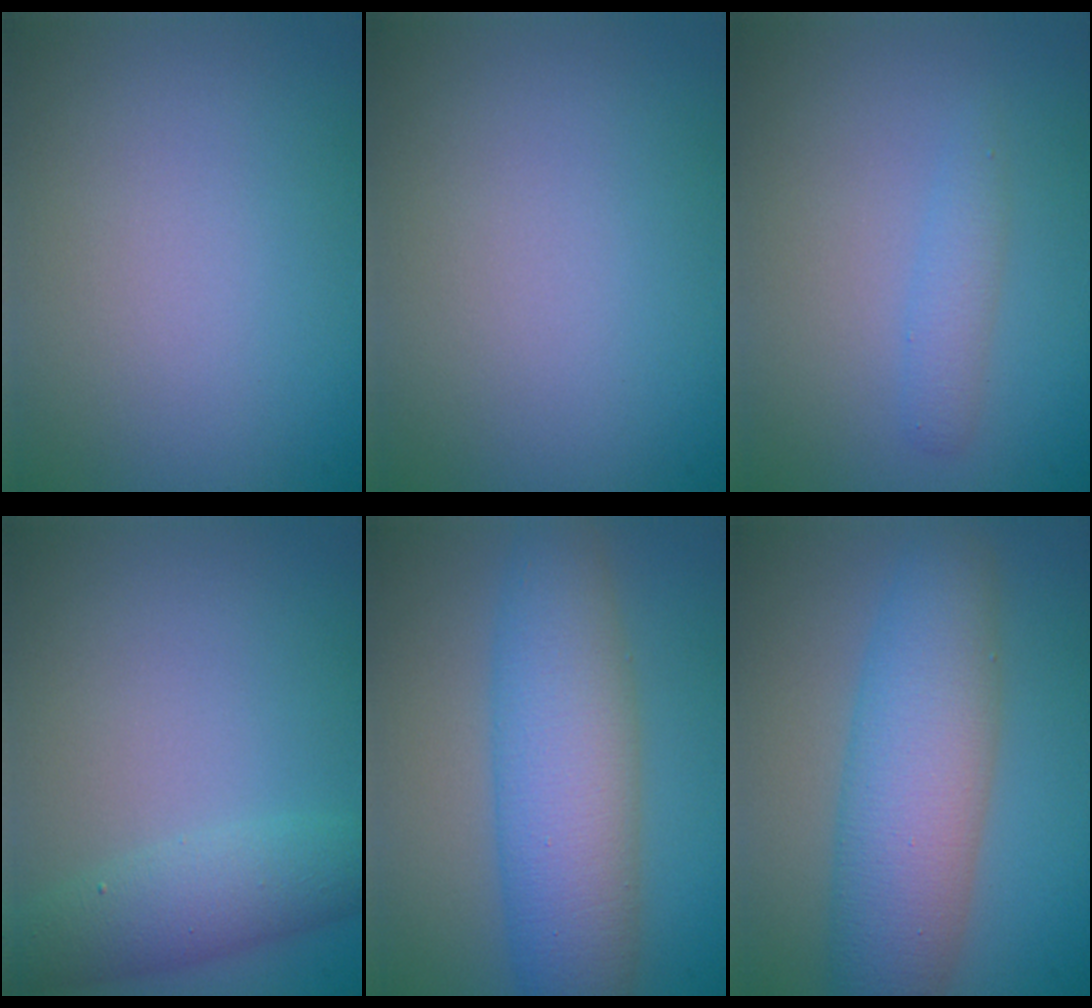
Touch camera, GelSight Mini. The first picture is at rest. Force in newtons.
{"total": 0.0}
{"total": 1.4, "press": 1.4, "slide": 0.1}
{"total": 3.4, "press": 3.4, "slide": 0.2}
{"total": 7.9, "press": 7.9, "slide": 0.1}
{"total": 7.9, "press": 7.9, "slide": 0.2}